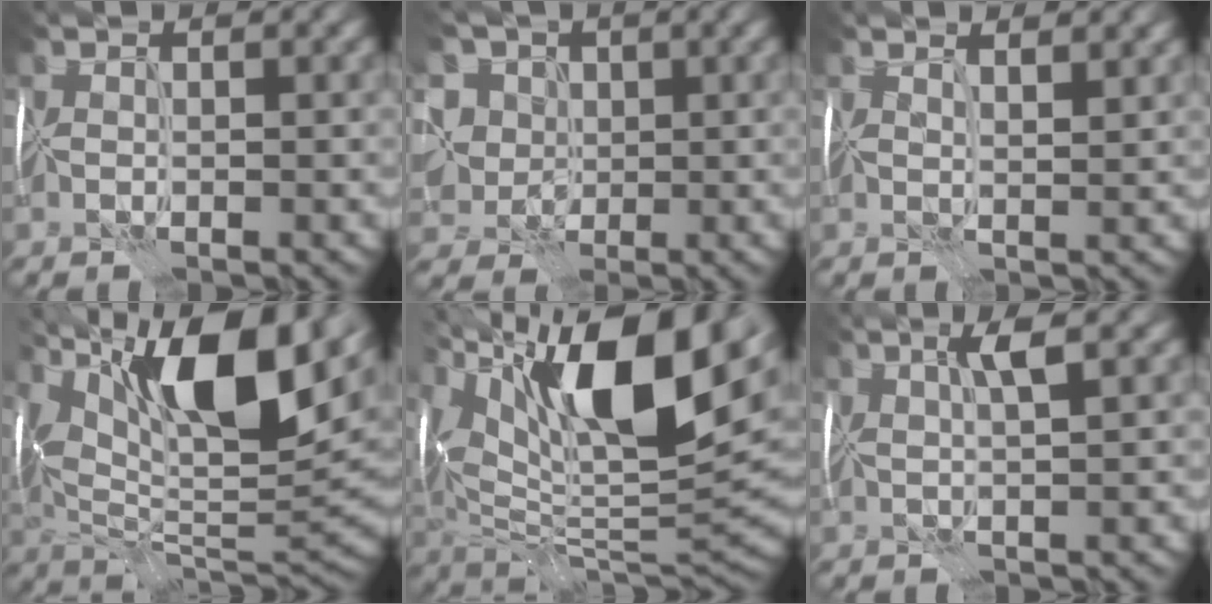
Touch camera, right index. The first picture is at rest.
{"total": 8.4, "force": [2.6, 6.9, 4.1], "torque": [-0.087, 0.018, 0.021]}
{"total": 2.6, "force": [1.9, 0.7, 1.6], "torque": [-0.019, 0.007, 0.016]}
{"total": 15.8, "force": [6.8, 5.8, 13.0], "torque": [-0.231, 0.014, 0.116]}
{"total": 17.4, "force": [7.2, 6.8, 14.3], "torque": [-0.254, 0.028, 0.120]}
{"total": 2.6, "force": [1.1, 0.2, 2.4], "torque": [-0.045, 0.006, 0.019]}